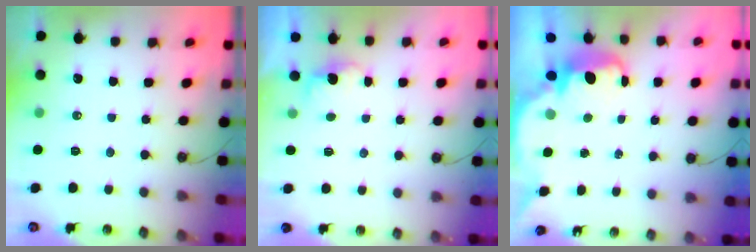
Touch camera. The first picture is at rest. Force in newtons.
{"total": 1.8, "press": 1.6, "slide": 0.8}
{"total": 3.8, "press": 3.8, "slide": 0.4}